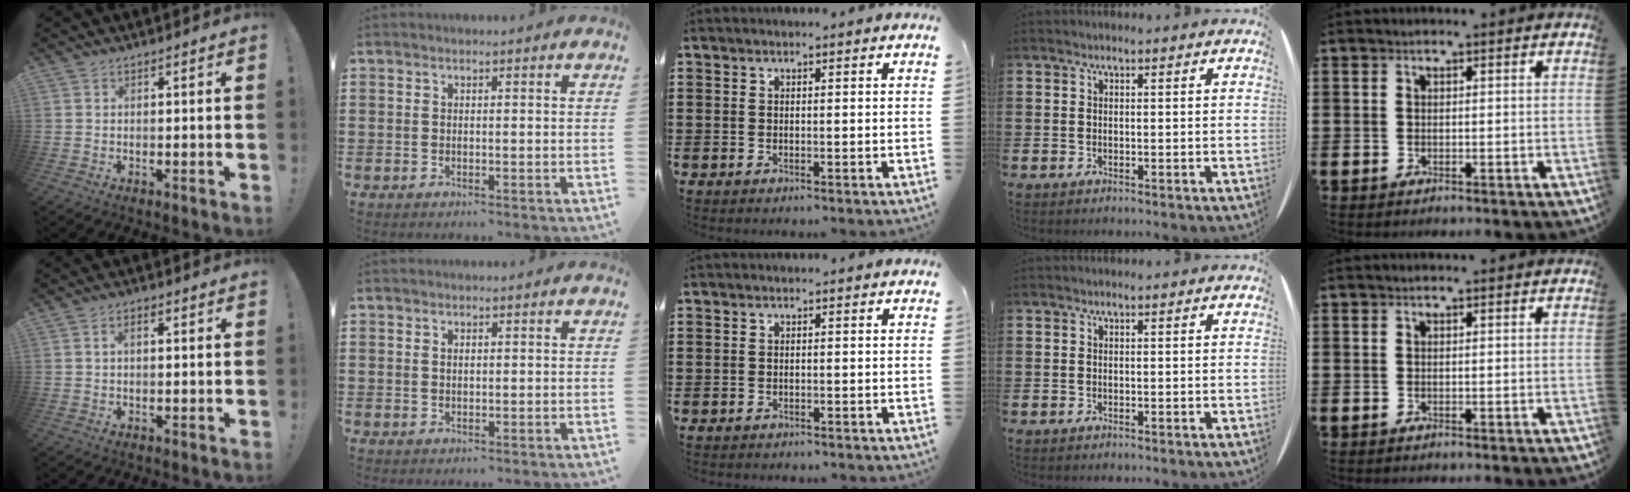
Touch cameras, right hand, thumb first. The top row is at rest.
{"thumb": {"total": 2.0, "force": [0.1, 0.9, 1.7], "torque": [-0.029, 0.005, 0.000]}, "index": {"total": 0.8, "force": [0.2, 0.5, 0.6], "torque": [-0.015, 0.002, 0.005]}, "middle": {"total": 0.6, "force": [-0.6, 0.0, 0.0], "torque": [-0.003, -0.001, -0.013]}}